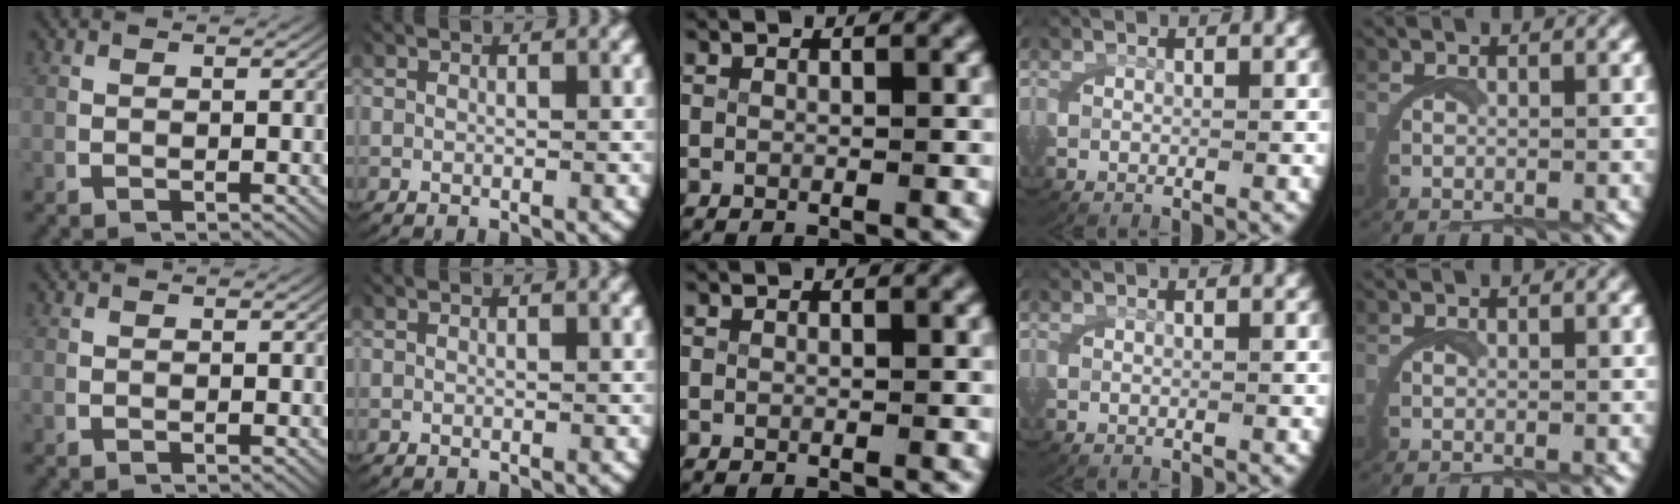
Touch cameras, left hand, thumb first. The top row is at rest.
{}